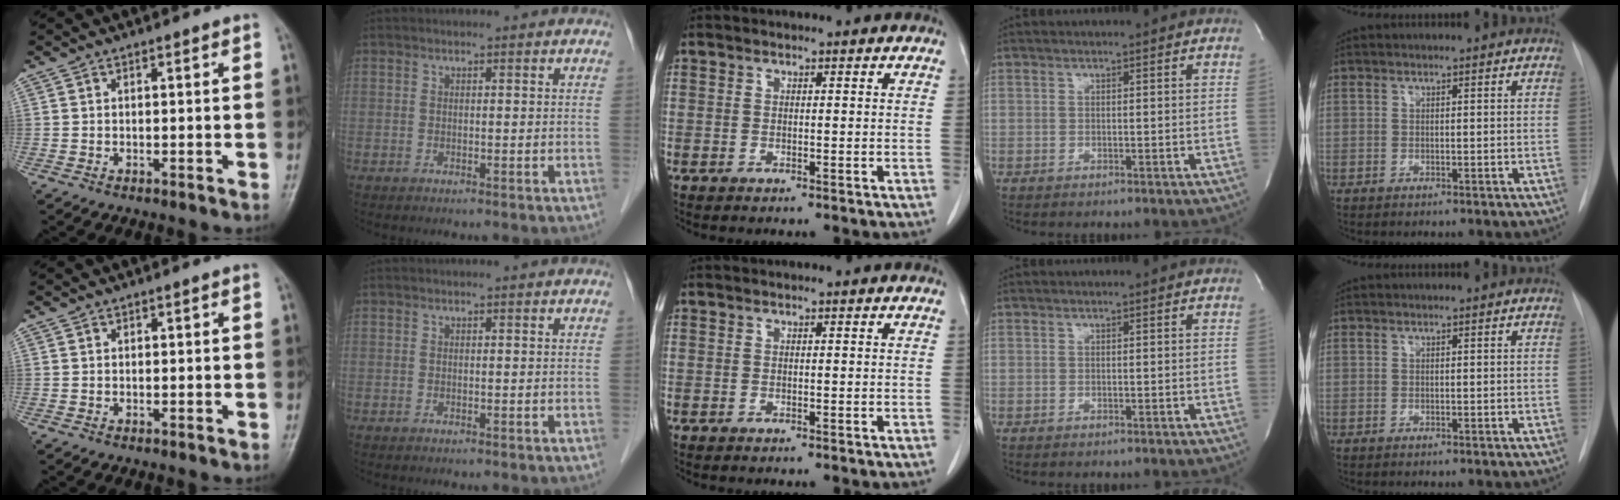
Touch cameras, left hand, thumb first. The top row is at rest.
{}